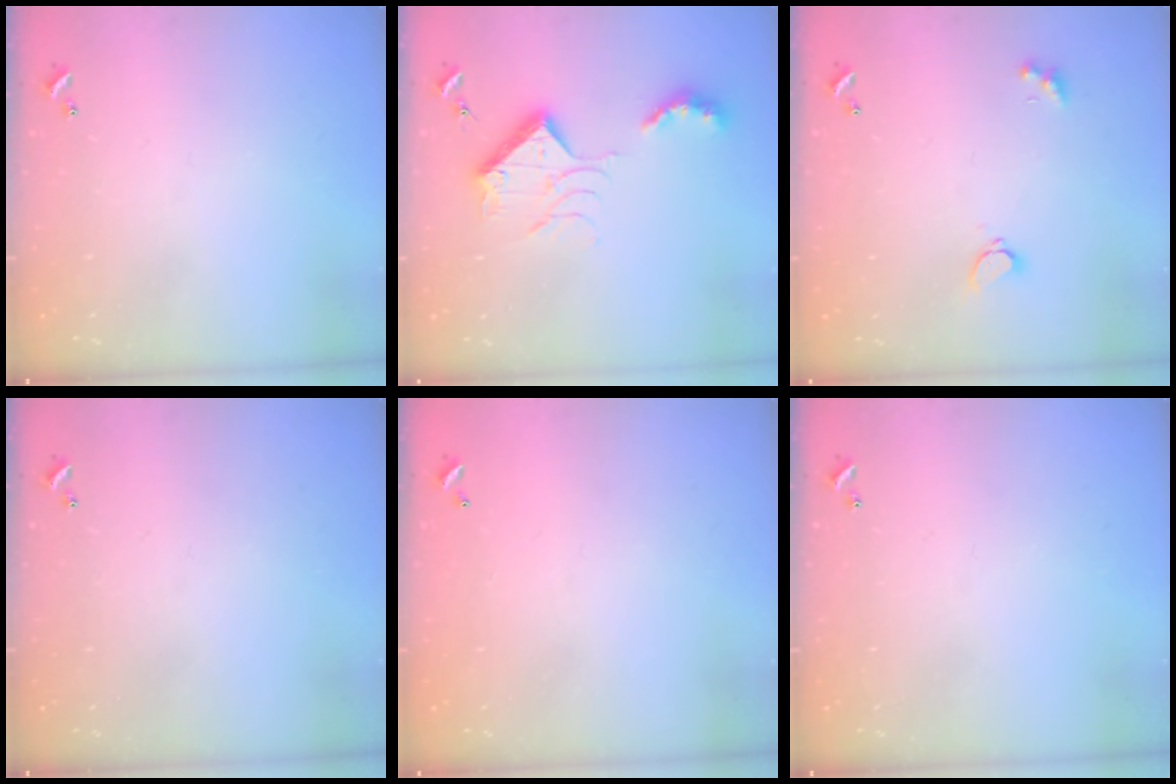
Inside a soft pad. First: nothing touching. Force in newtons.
{"total": 13.3, "press": 13.3, "slide": 0.4}
{"total": 1.6, "press": 1.6, "slide": 0.5}
{"total": 0.0}
{"total": 2.9, "press": 2.9, "slide": 0.1}
{"total": 0.0}